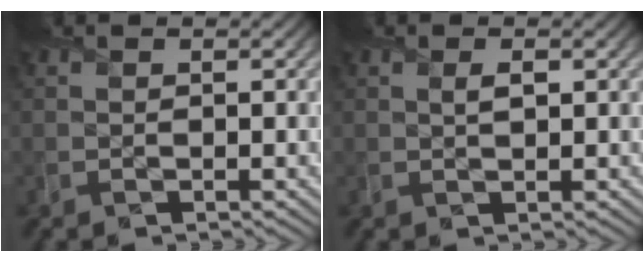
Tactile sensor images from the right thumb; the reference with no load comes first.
{"total": 1.2, "force": [0.4, 0.5, 1.0], "torque": [-0.019, -0.001, 0.010]}